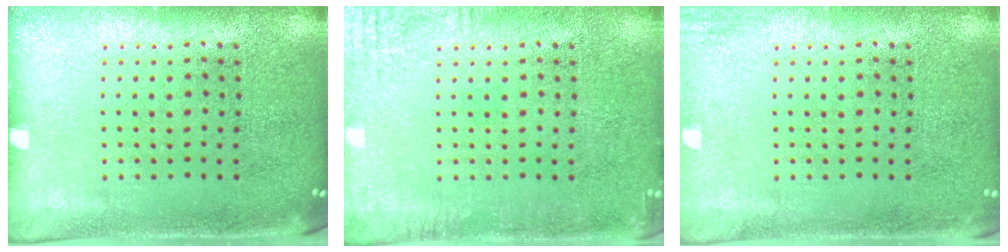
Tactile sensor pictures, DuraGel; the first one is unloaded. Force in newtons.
{"total": 2.3, "press": 2.3, "slide": 0.3}
{"total": 1.2, "press": 1.2, "slide": 0.1}